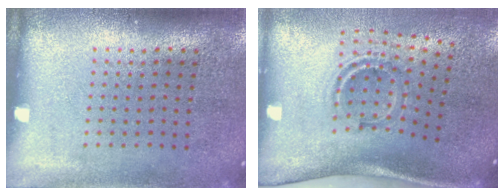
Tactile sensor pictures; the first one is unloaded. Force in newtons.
{"total": 1.5, "press": 1.1, "slide": 1.0}